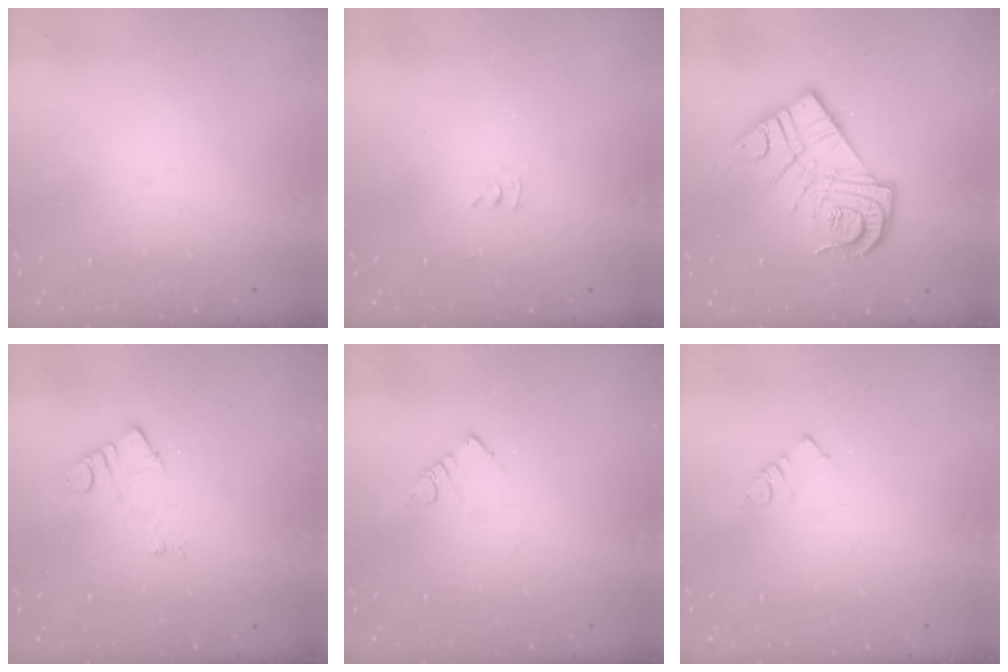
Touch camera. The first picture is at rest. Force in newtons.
{"total": 2.8, "press": 2.8, "slide": 0.4}
{"total": 15.4, "press": 15.4, "slide": 1.3}
{"total": 3.8, "press": 3.8, "slide": 0.5}
{"total": 2.9, "press": 2.9, "slide": 0.5}
{"total": 2.5, "press": 2.5, "slide": 0.1}